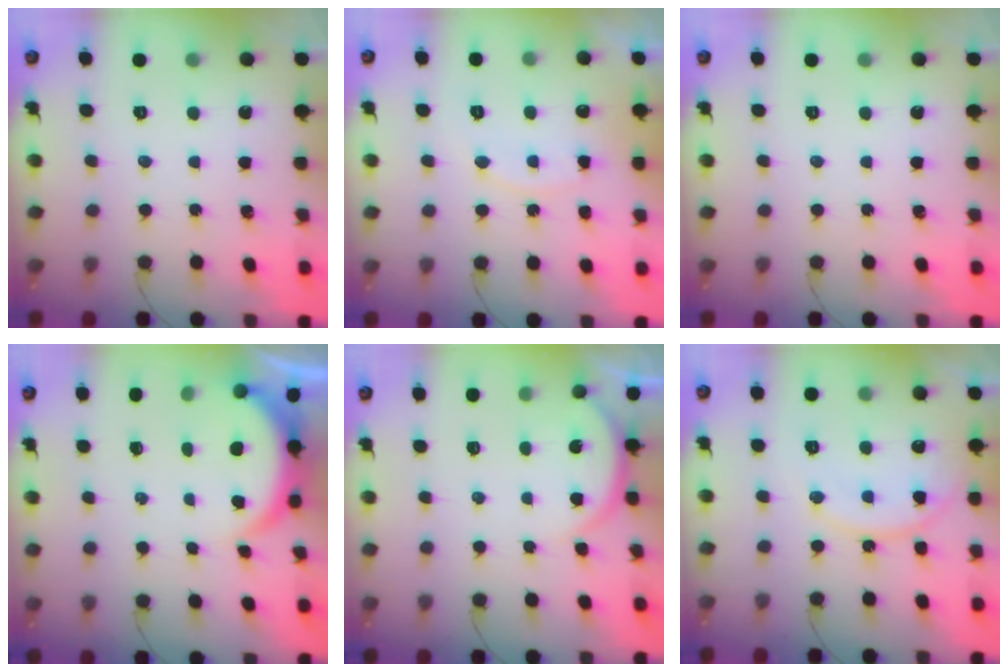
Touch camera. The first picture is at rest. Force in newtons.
{"total": 7.9, "press": 7.9, "slide": 0.1}
{"total": 0.0}
{"total": 5.1, "press": 5.1, "slide": 0.6}
{"total": 4.8, "press": 4.7, "slide": 0.5}
{"total": 13.1, "press": 13.1, "slide": 1.1}